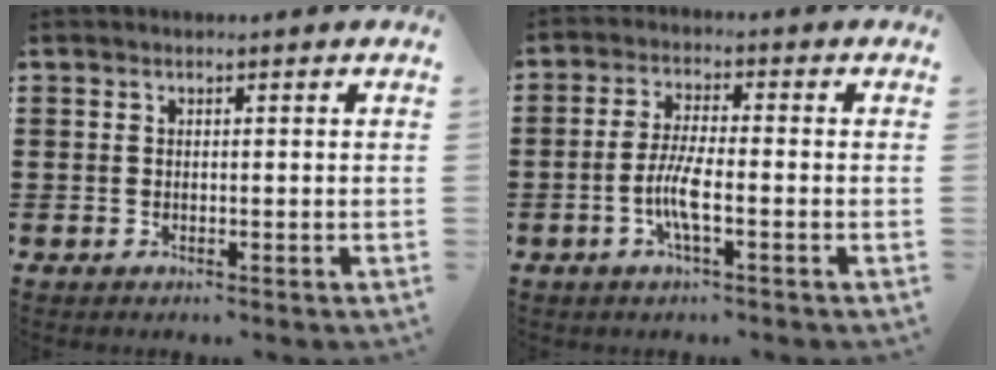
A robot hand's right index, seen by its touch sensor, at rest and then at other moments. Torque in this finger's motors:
{"motor_torque": [1.40, 0.73, 0.12, 0.05]}